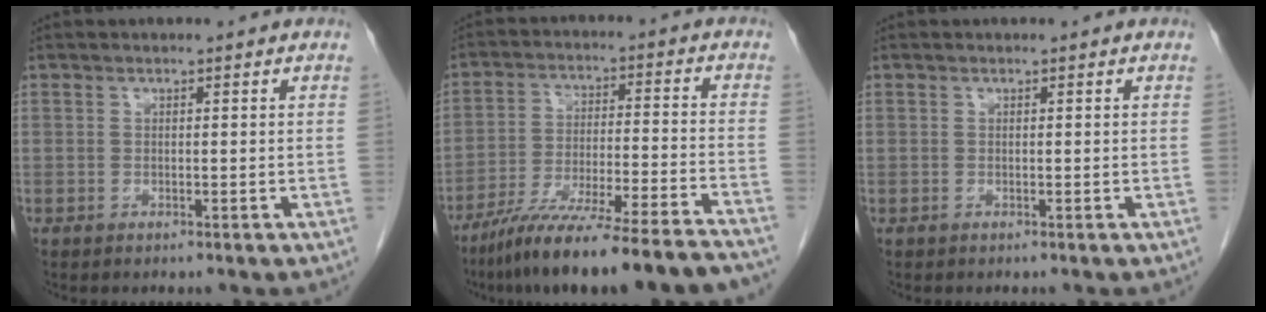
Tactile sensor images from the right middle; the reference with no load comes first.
{"total": 19.7, "force": [-16.4, -0.1, 10.8], "torque": [-0.147, -0.030, -0.263]}
{"total": 0.0}